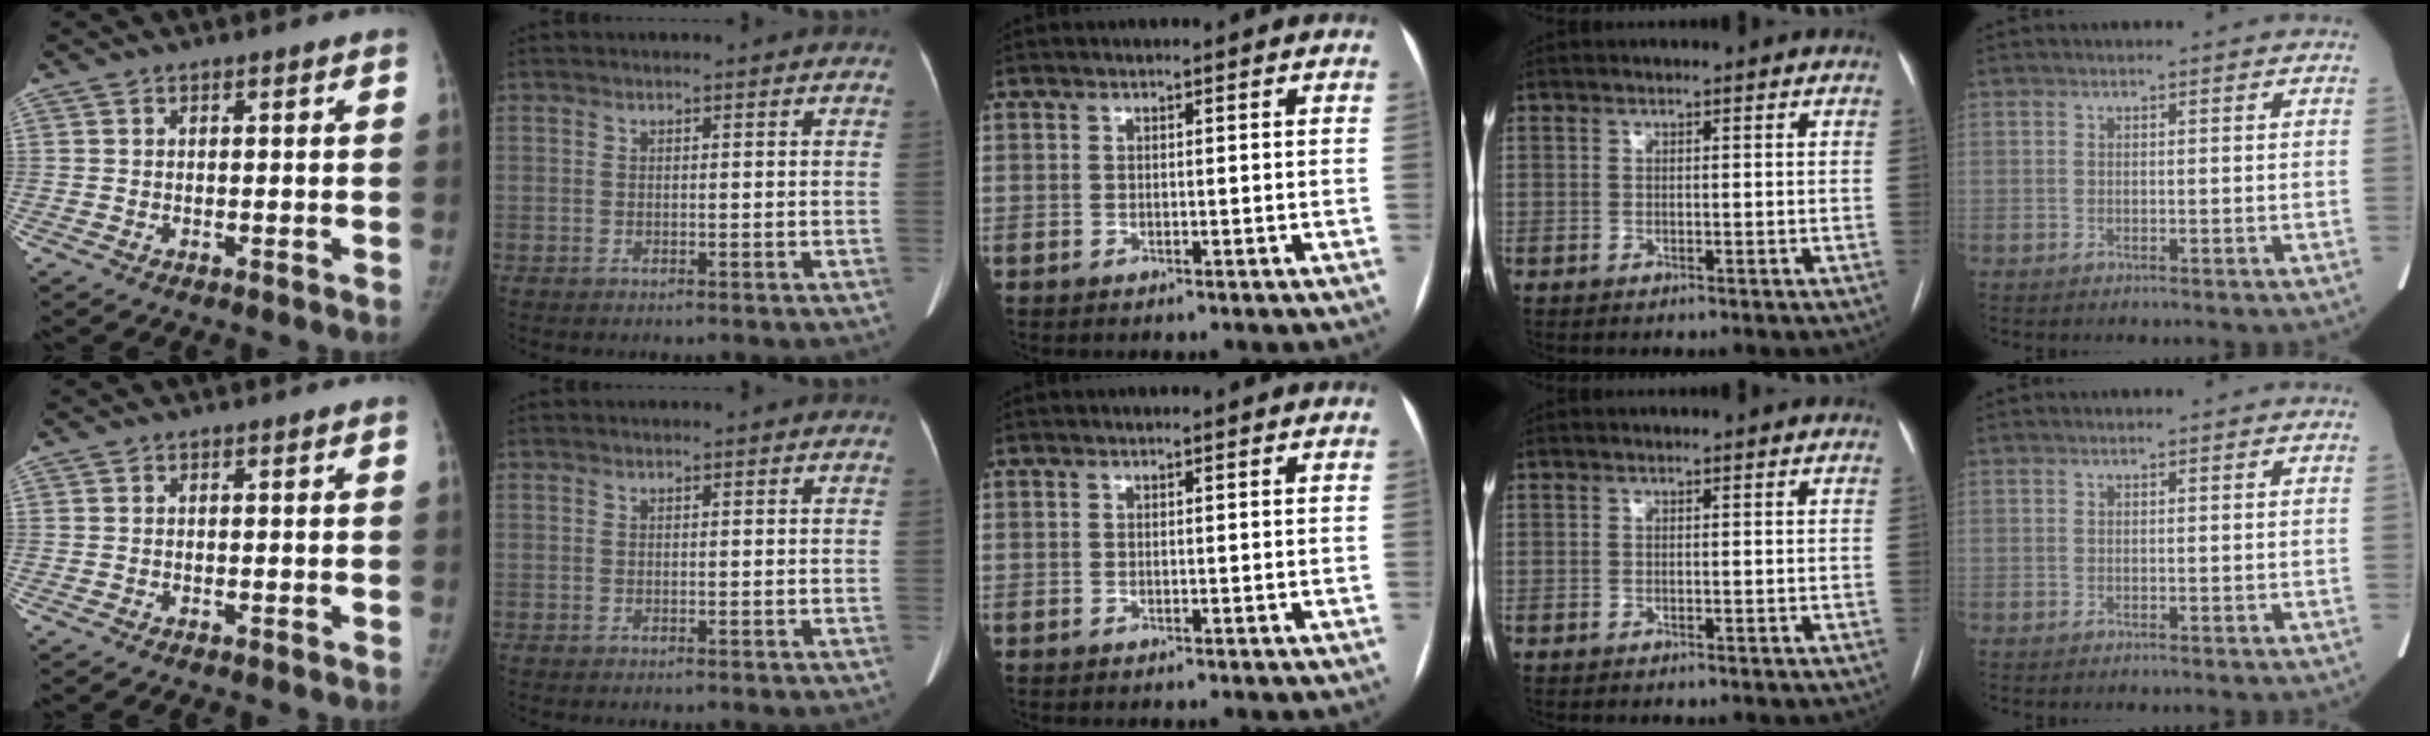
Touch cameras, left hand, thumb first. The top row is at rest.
{}